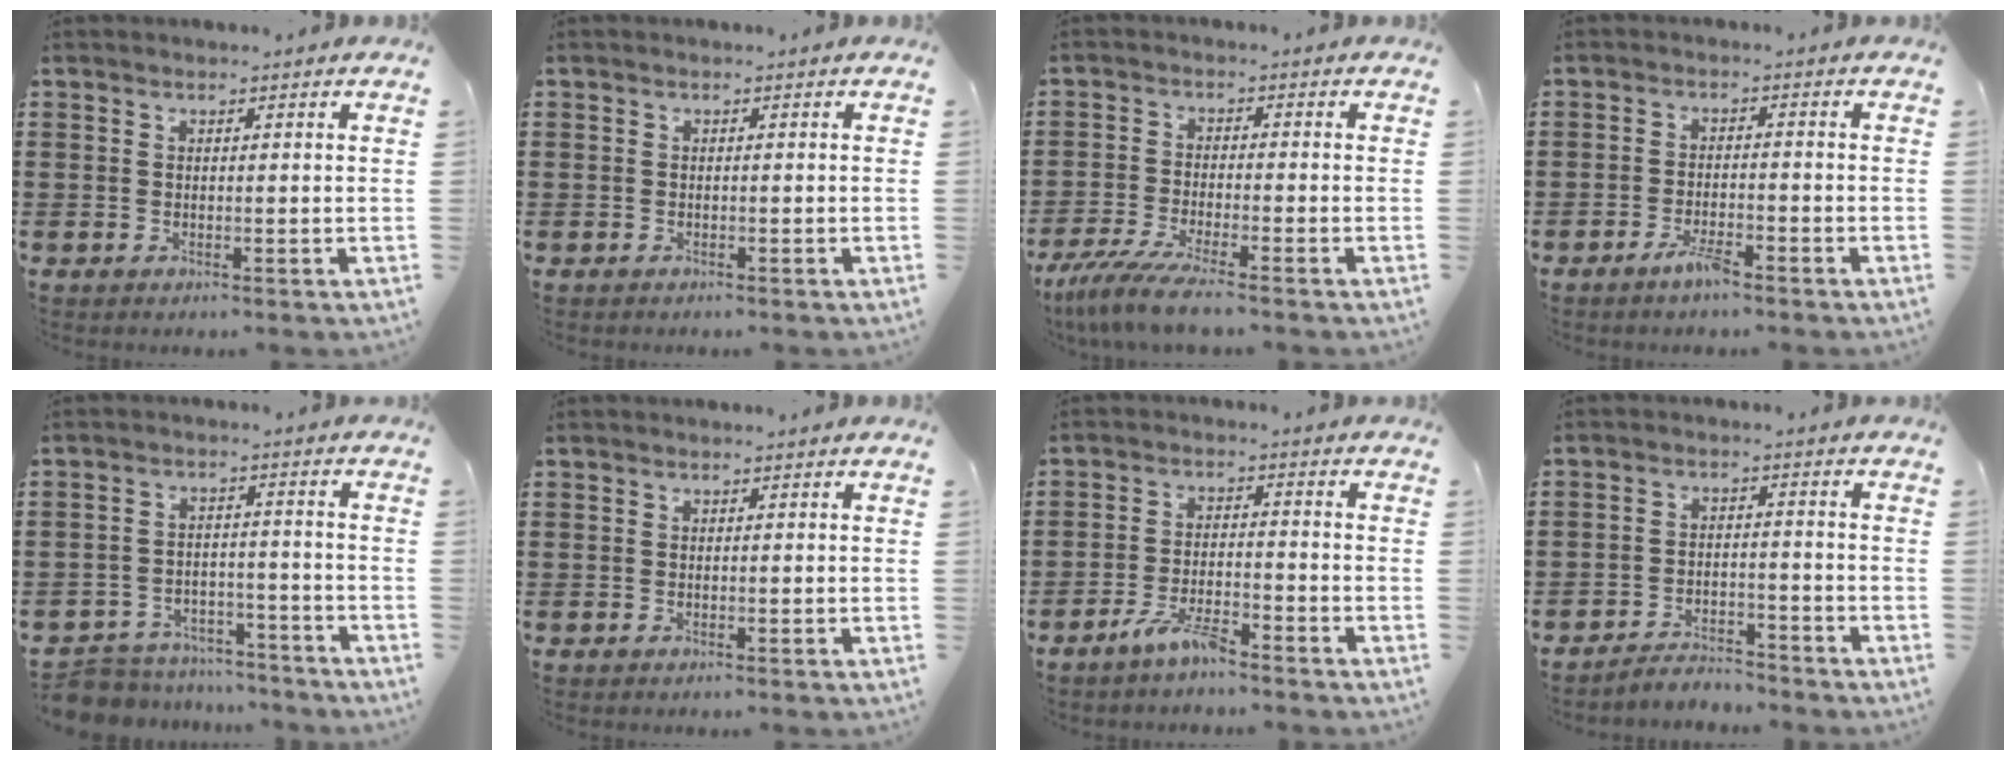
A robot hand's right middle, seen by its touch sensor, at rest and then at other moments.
{"total": 0.8, "force": [-0.5, 0.5, -0.1], "torque": [0.002, 0.005, -0.013]}
{"total": 6.0, "force": [-5.0, 0.1, 3.3], "torque": [-0.088, -0.024, -0.102]}
{"total": 3.1, "force": [-2.2, 0.4, 2.1], "torque": [-0.051, -0.004, -0.044]}
{"total": 5.9, "force": [-5.8, 1.2, 0.2], "torque": [-0.014, 0.014, -0.122]}
{"total": 0.0}
{"total": 4.7, "force": [-3.7, 0.7, 2.9], "torque": [-0.062, -0.002, -0.071]}
{"total": 3.6, "force": [-3.6, 0.6, -0.2], "torque": [-0.005, 0.004, -0.078]}